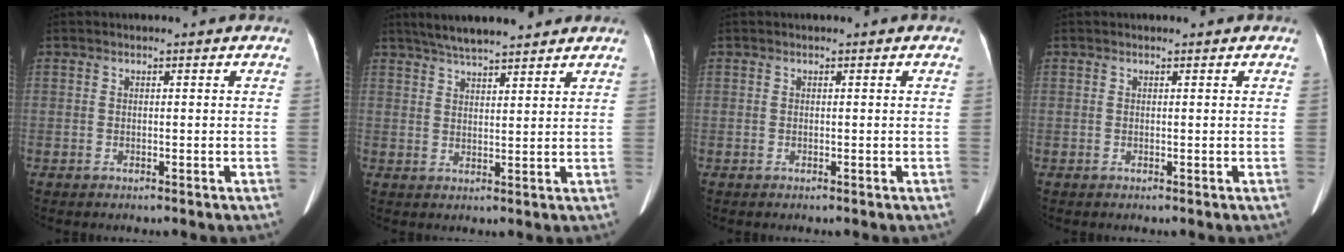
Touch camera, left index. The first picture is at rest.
{"total": 9.4, "force": [8.2, 1.2, 4.5], "torque": [-0.071, 0.027, 0.123]}
{"total": 0.0}
{"total": 0.8, "force": [0.8, 0.1, 0.2], "torque": [-0.009, 0.010, 0.008]}